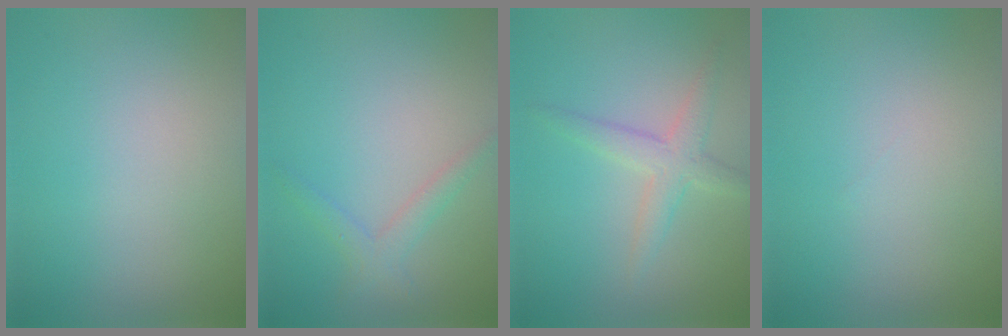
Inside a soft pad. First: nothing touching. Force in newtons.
{"total": 1.8, "press": 1.8, "slide": 0.1}
{"total": 2.6, "press": 2.6, "slide": 0.1}
{"total": 0.0}